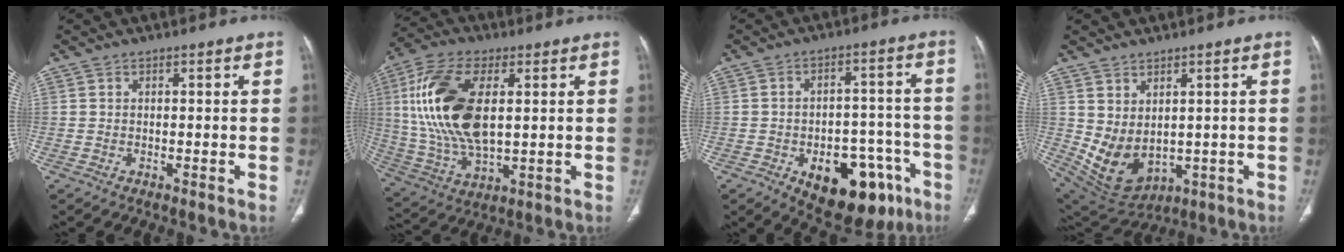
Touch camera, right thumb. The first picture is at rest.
{"total": 19.4, "force": [3.4, 9.6, 16.6], "torque": [-0.349, -0.008, 0.068]}
{"total": 17.8, "force": [-8.2, 10.0, 12.3], "torque": [-0.129, 0.047, -0.098]}
{"total": 9.6, "force": [0.5, 6.5, 7.0], "torque": [-0.115, -0.014, 0.046]}